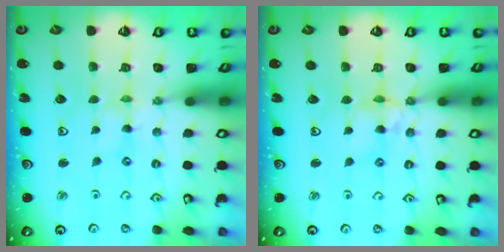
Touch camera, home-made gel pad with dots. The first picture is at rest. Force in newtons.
{"total": 6.0, "press": 6.0, "slide": 0.5}